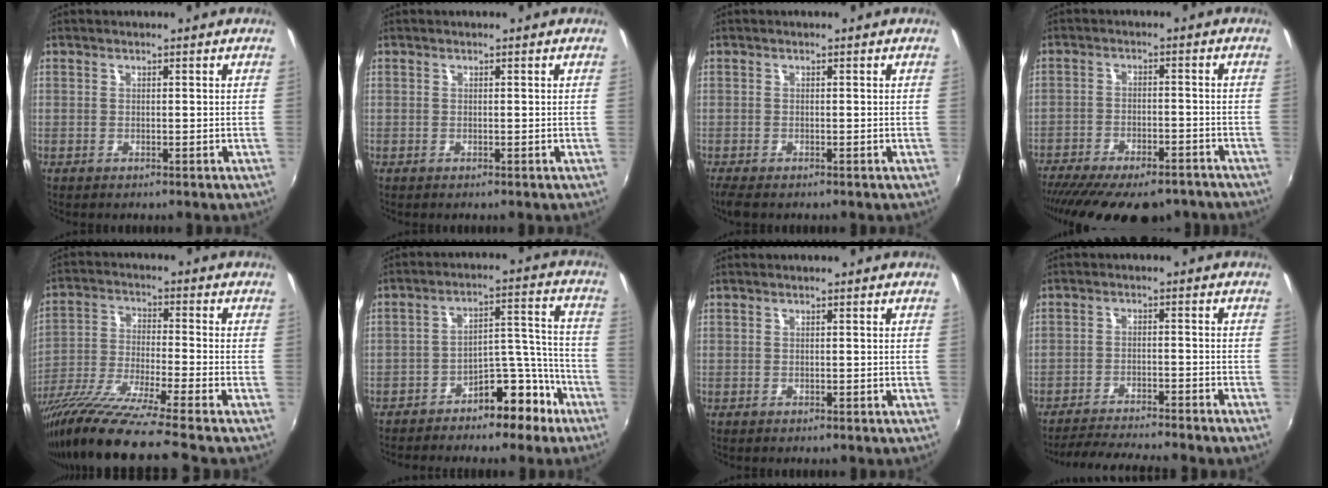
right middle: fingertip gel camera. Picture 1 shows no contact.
{"total": 0.0}
{"total": 2.7, "force": [-2.0, 0.9, 1.6], "torque": [-0.034, -0.015, -0.034]}
{"total": 20.6, "force": [-16.6, 7.0, 10.1], "torque": [-0.202, -0.035, -0.231]}
{"total": 17.8, "force": [-14.6, -1.7, 10.0], "torque": [-0.187, -0.059, -0.263]}
{"total": 10.5, "force": [-8.2, 4.5, 4.8], "torque": [-0.059, 0.052, -0.116]}
{"total": 0.0}
{"total": 10.5, "force": [-9.6, -0.4, 4.3], "torque": [-0.097, -0.005, -0.146]}